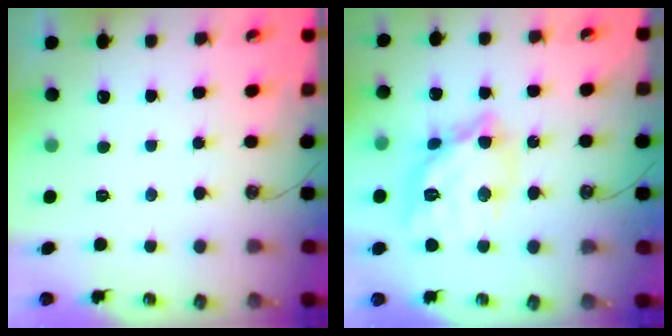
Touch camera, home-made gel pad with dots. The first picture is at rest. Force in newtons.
{"total": 17.2, "press": 17.2, "slide": 1.2}